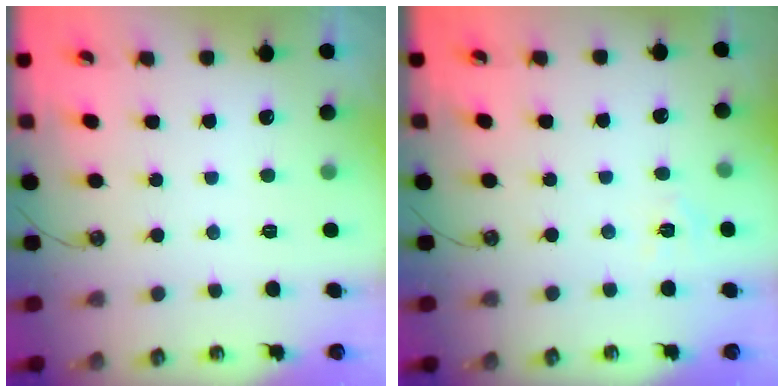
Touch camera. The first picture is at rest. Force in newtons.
{"total": 3.6, "press": 3.6, "slide": 0.4}